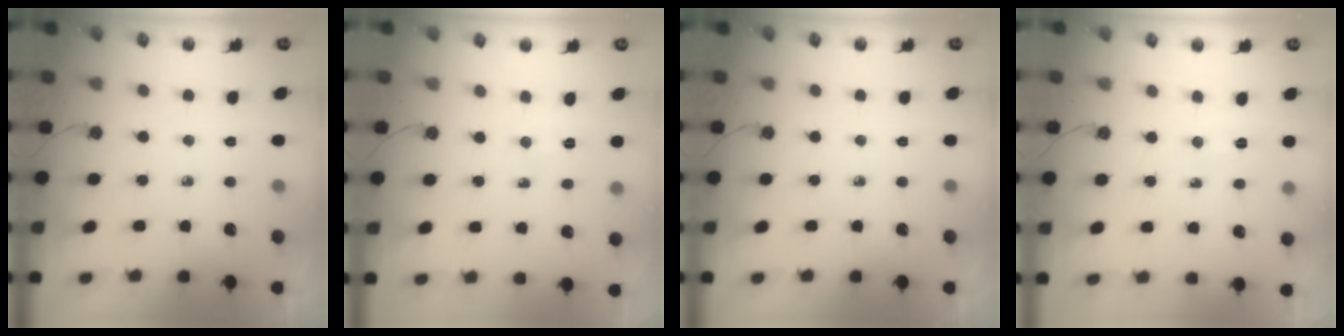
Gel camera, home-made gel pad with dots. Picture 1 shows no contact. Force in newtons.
{"total": 2.6, "press": 2.1, "slide": 1.4}
{"total": 0.0}
{"total": 3.1, "press": 2.5, "slide": 1.8}